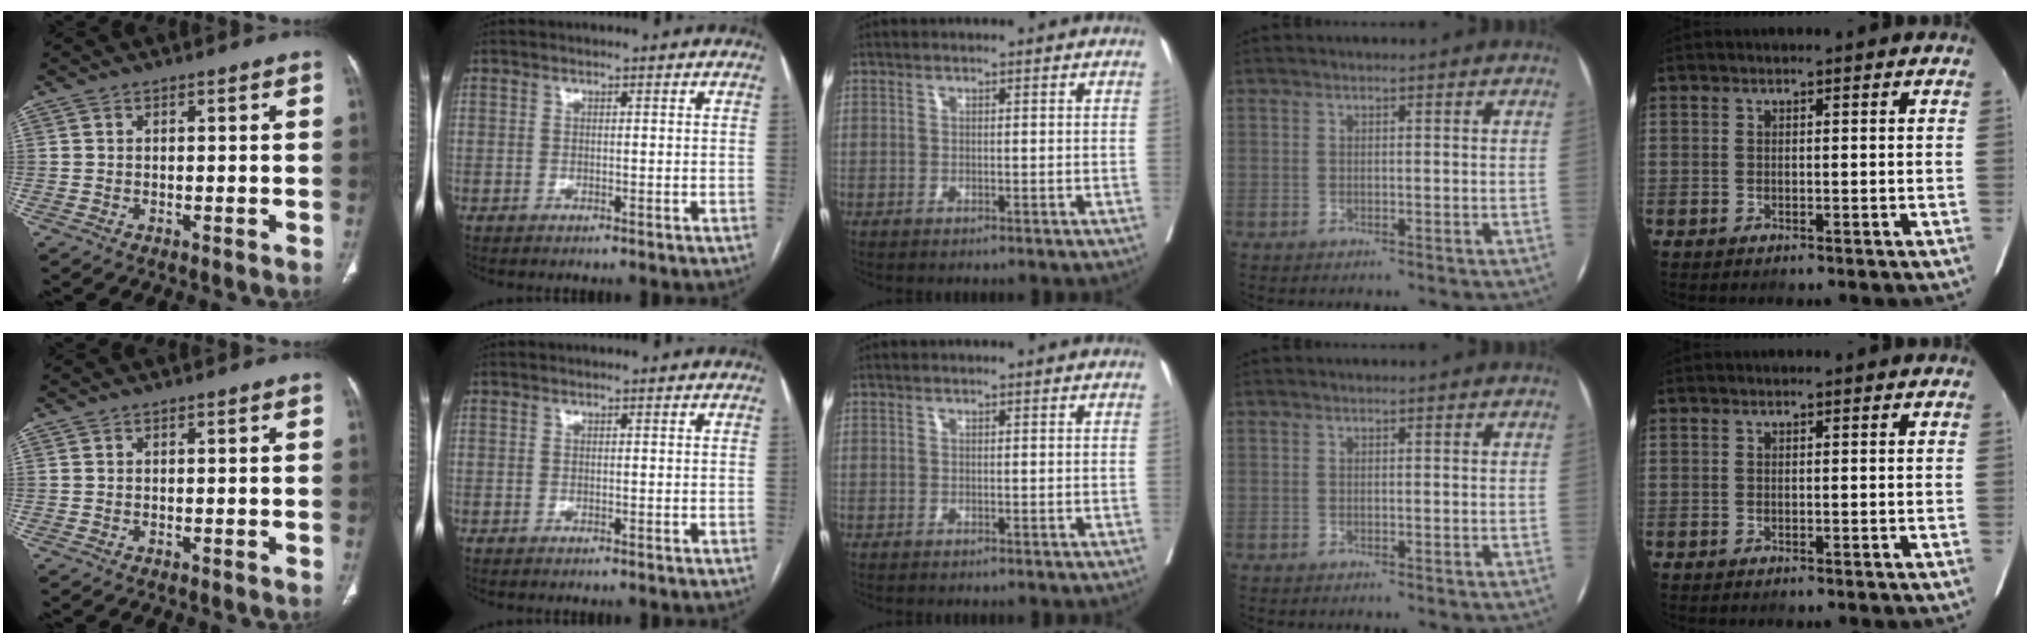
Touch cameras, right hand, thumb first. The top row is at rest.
{}